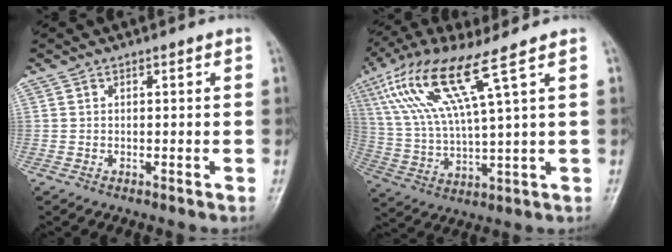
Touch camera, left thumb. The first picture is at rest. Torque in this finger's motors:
{"motor_torque": [0.22, 0.82, 1.58, -1.20, 0.63]}